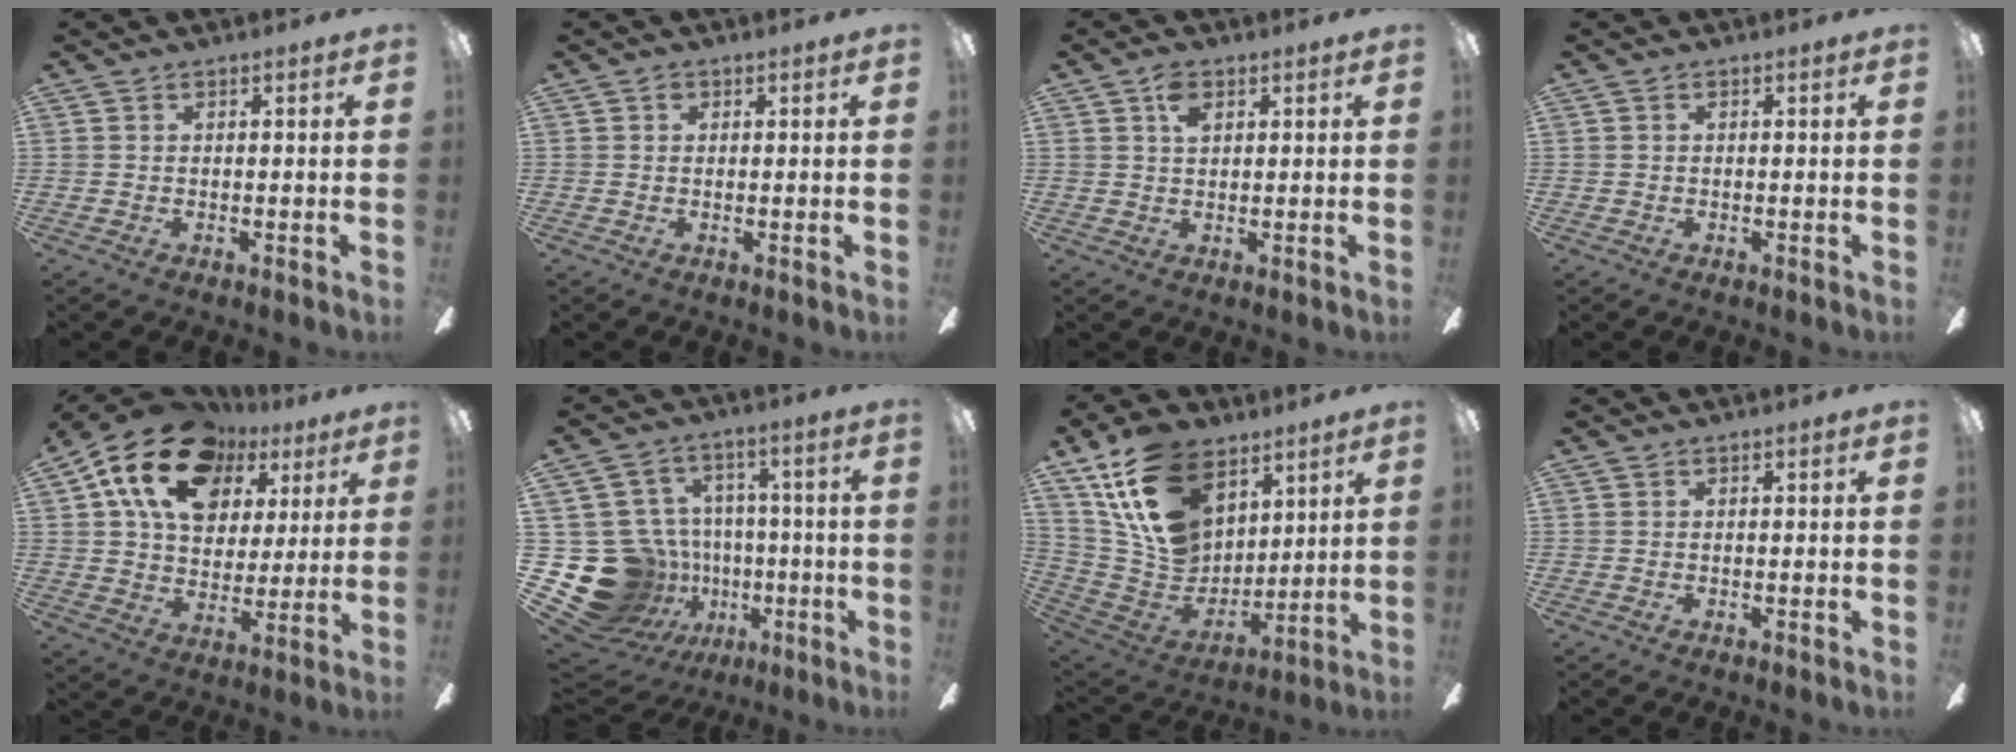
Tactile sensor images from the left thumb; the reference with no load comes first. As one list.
[{"total": 1.0, "force": [0.2, 0.8, 0.5], "torque": [-0.011, 0.004, 0.004]}, {"total": 3.9, "force": [1.9, 2.1, 2.6], "torque": [-0.051, 0.002, 0.031]}, {"total": 0.0}, {"total": 20.0, "force": [10.7, 13.2, 10.5], "torque": [-0.186, -0.039, 0.196]}, {"total": 21.1, "force": [-4.9, 18.7, 8.5], "torque": [-0.172, 0.020, -0.029]}, {"total": 20.6, "force": [11.3, 13.7, 10.4], "torque": [-0.204, -0.051, 0.213]}, {"total": 0.0}]